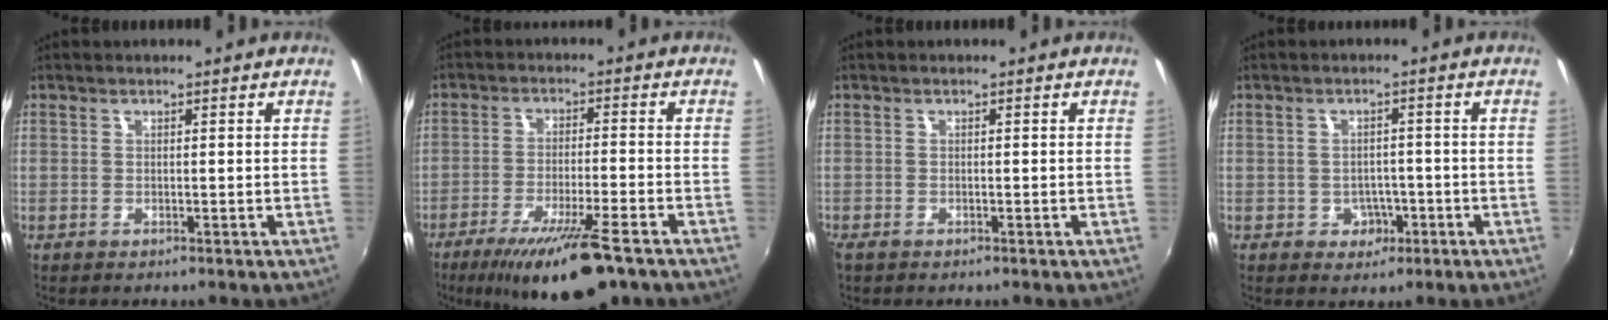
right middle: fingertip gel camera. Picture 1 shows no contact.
{"total": 13.7, "force": [-9.5, 1.9, 9.6], "torque": [-0.177, -0.036, -0.157]}
{"total": 1.1, "force": [-0.9, 0.6, 0.3], "torque": [-0.009, -0.006, -0.020]}
{"total": 3.6, "force": [-1.4, 3.2, 1.0], "torque": [-0.023, 0.005, -0.013]}